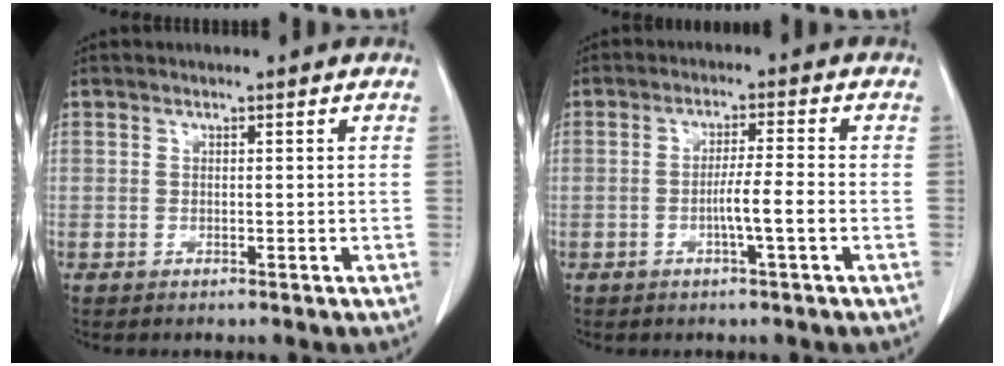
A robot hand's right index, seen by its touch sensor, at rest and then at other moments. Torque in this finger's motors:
{"motor_torque": [1.24, -0.63, 0.64, 0.11]}